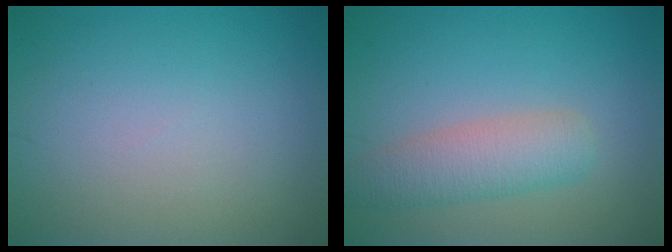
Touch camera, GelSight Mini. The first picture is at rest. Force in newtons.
{"total": 3.9, "press": 3.9, "slide": 0.2}